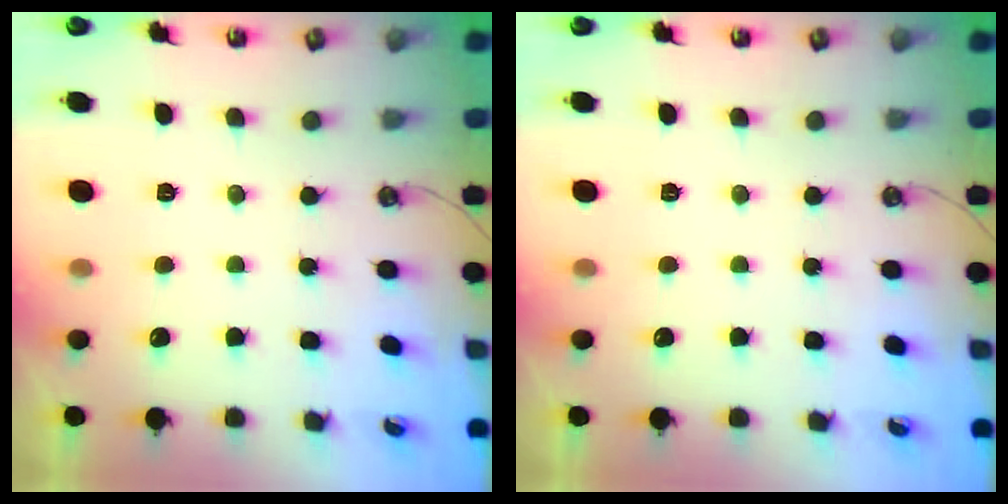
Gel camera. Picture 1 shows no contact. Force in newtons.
{"total": 0.0}